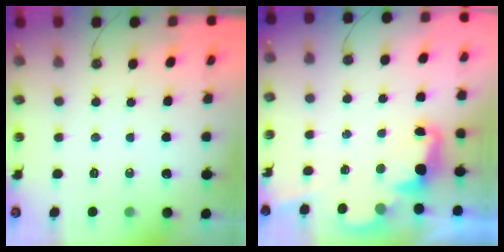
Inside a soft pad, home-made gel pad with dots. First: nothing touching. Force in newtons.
{"total": 2.5, "press": 2.5, "slide": 0.6}